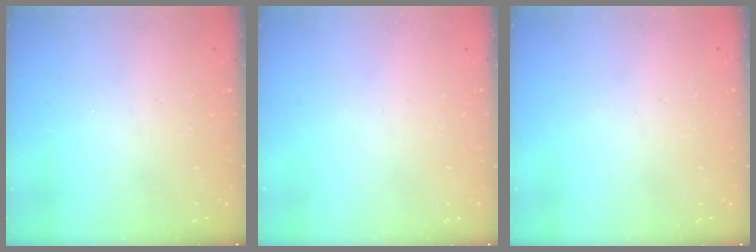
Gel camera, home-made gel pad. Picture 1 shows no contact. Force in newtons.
{"total": 0.0}
{"total": 0.0}